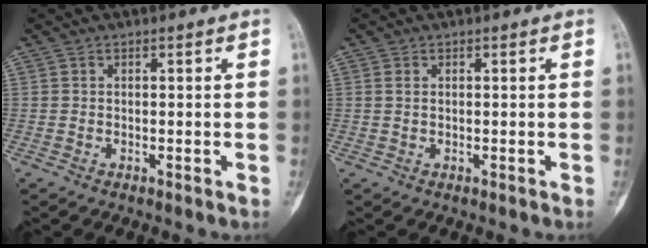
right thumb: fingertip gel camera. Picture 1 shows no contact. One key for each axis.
{"total": 1.1, "fx": 0.4, "fy": 0.6, "fz": 0.8, "tx": -0.022, "ty": 0.004, "tz": 0.012}